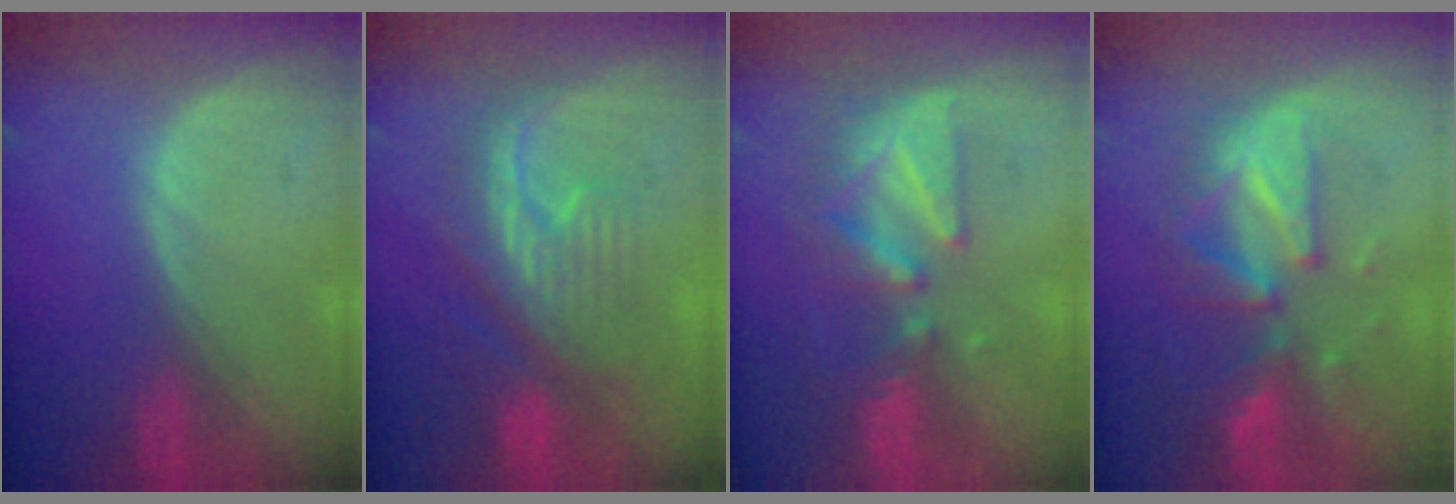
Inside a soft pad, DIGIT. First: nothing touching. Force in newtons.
{"total": 7.9, "press": 7.8, "slide": 1.2}
{"total": 8.4, "press": 7.7, "slide": 3.5}
{"total": 9.9, "press": 8.8, "slide": 4.7}